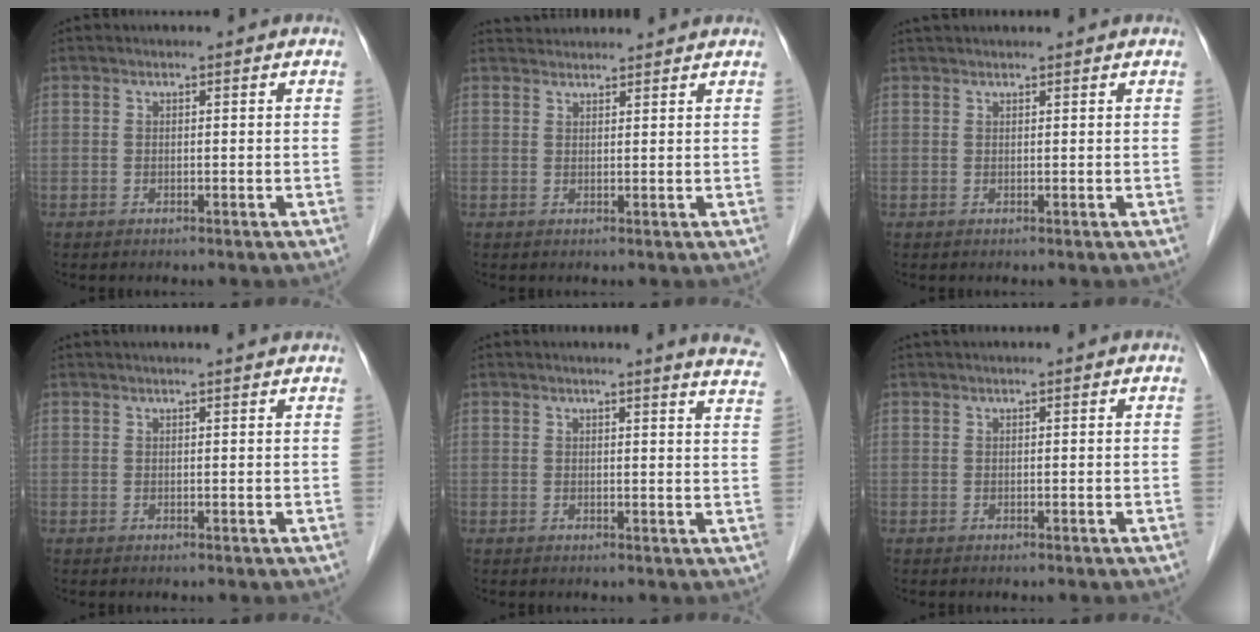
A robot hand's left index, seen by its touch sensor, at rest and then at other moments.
{"total": 5.2, "force": [5.2, 0.6, 0.6], "torque": [-0.010, 0.038, 0.070]}
{"total": 2.7, "force": [2.6, 0.1, 0.9], "torque": [-0.008, 0.034, 0.042]}
{"total": 5.7, "force": [5.3, -0.1, 2.0], "torque": [-0.024, 0.027, 0.055]}
{"total": 7.9, "force": [7.4, -0.4, 2.8], "torque": [-0.023, -0.043, 0.054]}
{"total": 2.4, "force": [2.2, 0.0, 0.9], "torque": [-0.008, 0.030, 0.034]}